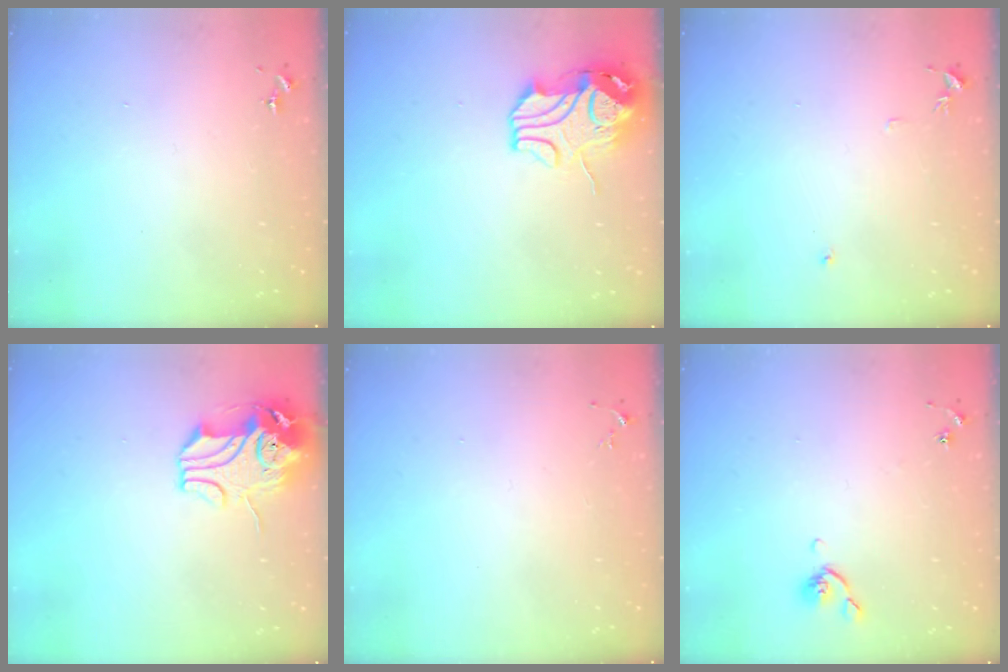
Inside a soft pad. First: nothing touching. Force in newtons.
{"total": 11.8, "press": 11.7, "slide": 1.5}
{"total": 6.2, "press": 6.2, "slide": 0.7}
{"total": 11.8, "press": 11.6, "slide": 2.0}
{"total": 4.4, "press": 4.4, "slide": 0.6}
{"total": 5.3, "press": 5.2, "slide": 0.9}